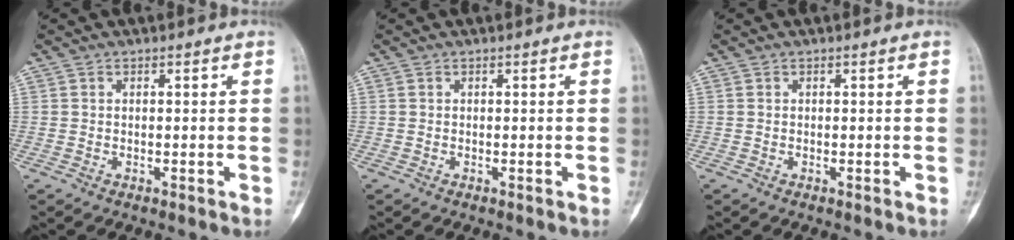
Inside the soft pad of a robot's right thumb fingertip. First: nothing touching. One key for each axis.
{"total": 0.0}
{"total": 0.0}